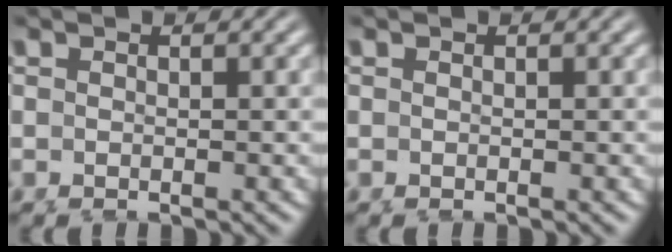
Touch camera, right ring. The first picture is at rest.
{"total": 0.0}